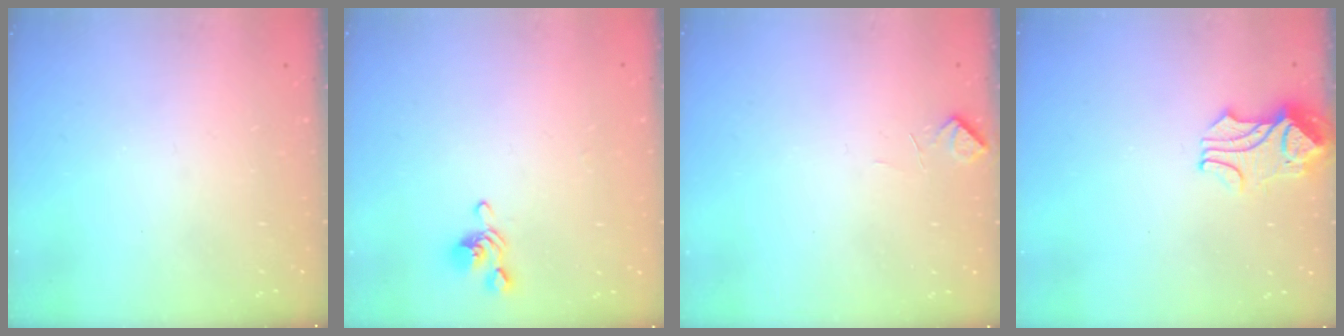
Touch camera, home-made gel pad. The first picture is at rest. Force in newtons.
{"total": 1.3, "press": 1.1, "slide": 0.8}
{"total": 2.2, "press": 2.0, "slide": 0.9}
{"total": 2.3, "press": 2.2, "slide": 0.7}